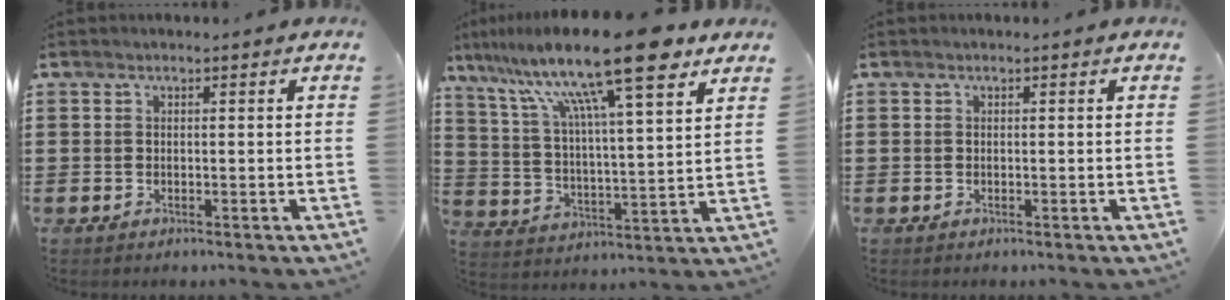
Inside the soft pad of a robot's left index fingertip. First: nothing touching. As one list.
[{"total": 17.6, "force": [12.5, 2.4, 12.1], "torque": [-0.238, -0.052, 0.207]}, {"total": 0.0}]